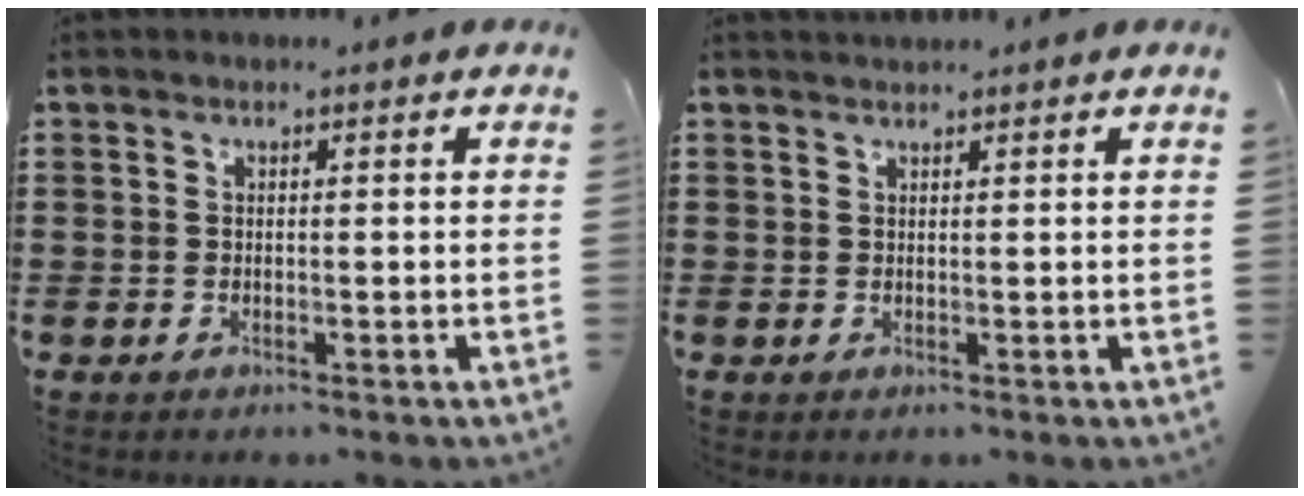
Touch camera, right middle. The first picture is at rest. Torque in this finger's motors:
{"motor_torque": [-0.32, -0.11, -0.12, -0.10]}